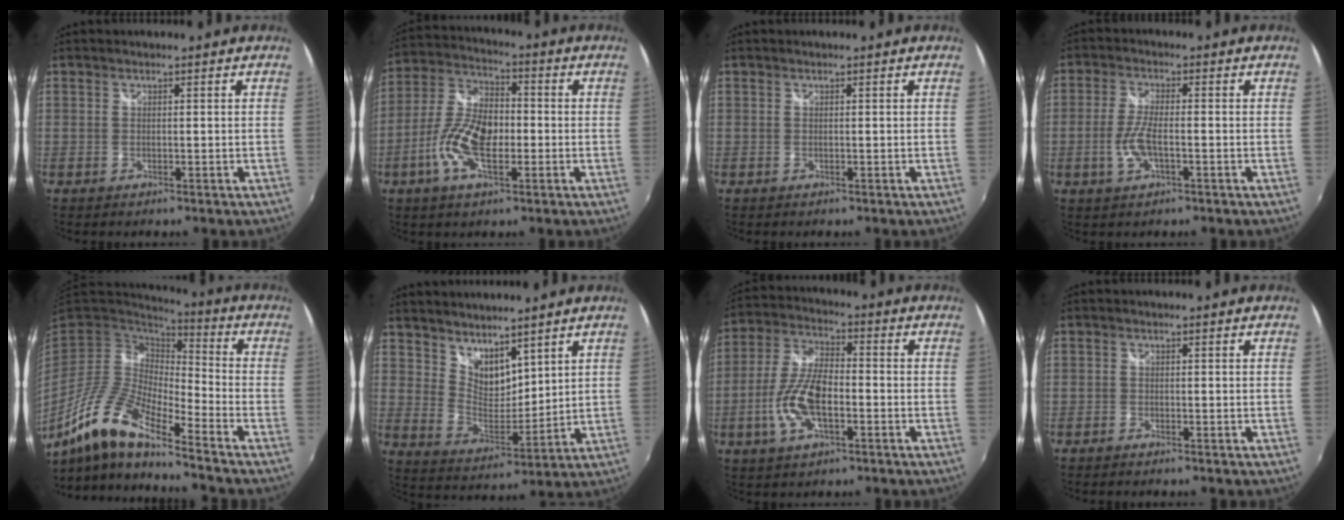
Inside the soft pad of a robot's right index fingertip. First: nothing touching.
{"total": 12.3, "force": [-3.3, 5.7, 10.3], "torque": [-0.216, 0.007, -0.066]}
{"total": 0.0}
{"total": 5.7, "force": [-1.7, 2.0, 5.1], "torque": [-0.111, -0.002, -0.032]}
{"total": 15.1, "force": [-10.0, 3.0, 10.9], "torque": [-0.206, -0.016, -0.204]}
{"total": 9.0, "force": [7.1, 4.1, 3.7], "torque": [-0.059, -0.001, 0.140]}
{"total": 11.5, "force": [-3.5, 4.9, 9.8], "torque": [-0.209, 0.003, -0.068]}
{"total": 0.8, "force": [-0.8, 0.3, 0.2], "torque": [-0.008, -0.003, -0.017]}